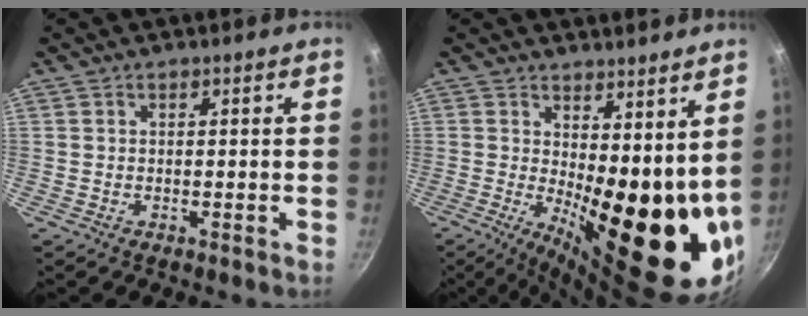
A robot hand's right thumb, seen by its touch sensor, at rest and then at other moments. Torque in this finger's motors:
{"motor_torque": [-0.39, 2.79, 2.46, -0.03, 0.62]}